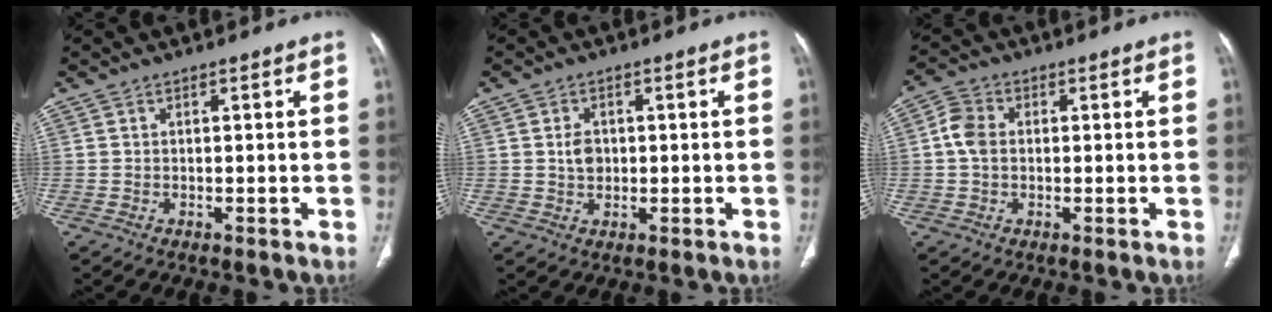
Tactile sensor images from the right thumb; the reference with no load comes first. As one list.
[{"total": 3.1, "force": [0.3, 2.3, 2.0], "torque": [-0.028, 0.001, 0.005]}, {"total": 4.8, "force": [0.1, 3.6, 3.1], "torque": [-0.064, 0.013, -0.005]}]